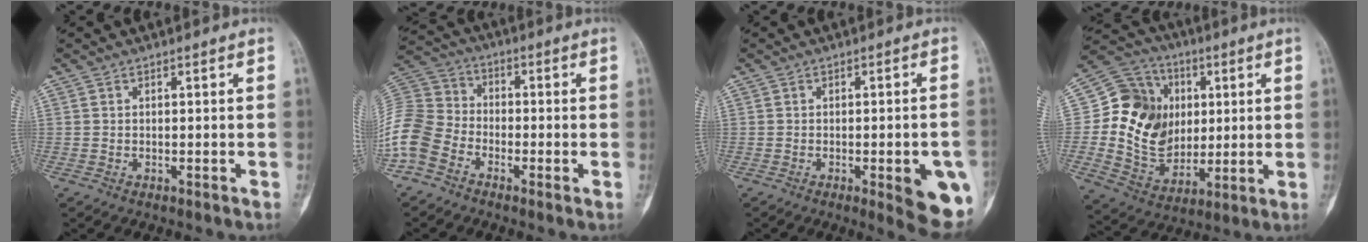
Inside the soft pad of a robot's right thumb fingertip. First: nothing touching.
{"total": 12.3, "force": [-5.9, 9.2, 5.5], "torque": [-0.117, 0.041, -0.130]}
{"total": 10.6, "force": [-3.3, 2.9, 9.7], "torque": [-0.101, -0.003, -0.031]}
{"total": 18.4, "force": [2.4, 14.9, 10.6], "torque": [-0.144, 0.000, 0.051]}